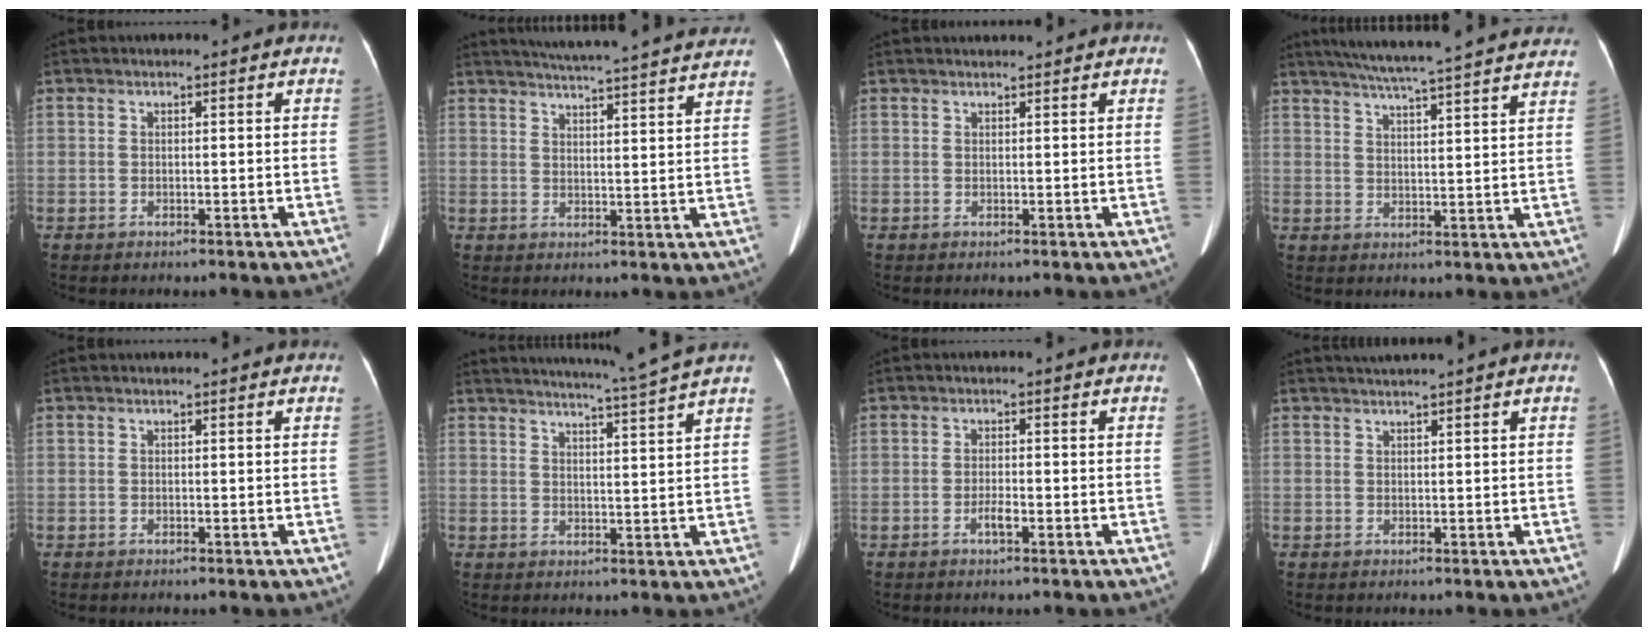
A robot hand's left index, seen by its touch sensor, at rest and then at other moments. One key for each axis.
{"total": 20.2, "fx": 18.8, "fy": -0.1, "fz": 7.5, "tx": -0.119, "ty": -0.010, "tz": 0.234}
{"total": 2.2, "fx": 2.2, "fy": 0.2, "fz": 0.4, "tx": -0.009, "ty": 0.021, "tz": 0.031}
{"total": 23.5, "fx": 21.1, "fy": 0.5, "fz": 10.4, "tx": -0.169, "ty": 0.003, "tz": 0.270}
{"total": 0.6, "fx": 0.6, "fy": 0.0, "fz": 0.1, "tx": -0.004, "ty": 0.001, "tz": 0.005}
{"total": 9.4, "fx": 8.3, "fy": -2.7, "fz": 3.3, "tx": -0.055, "ty": -0.029, "tz": 0.112}
{"total": 1.8, "fx": -1.0, "fy": 0.3, "fz": 1.5, "tx": -0.029, "ty": -0.001, "tz": -0.018}
{"total": 2.3, "fx": 1.9, "fy": -0.8, "fz": 0.9, "tx": -0.013, "ty": 0.013, "tz": 0.037}